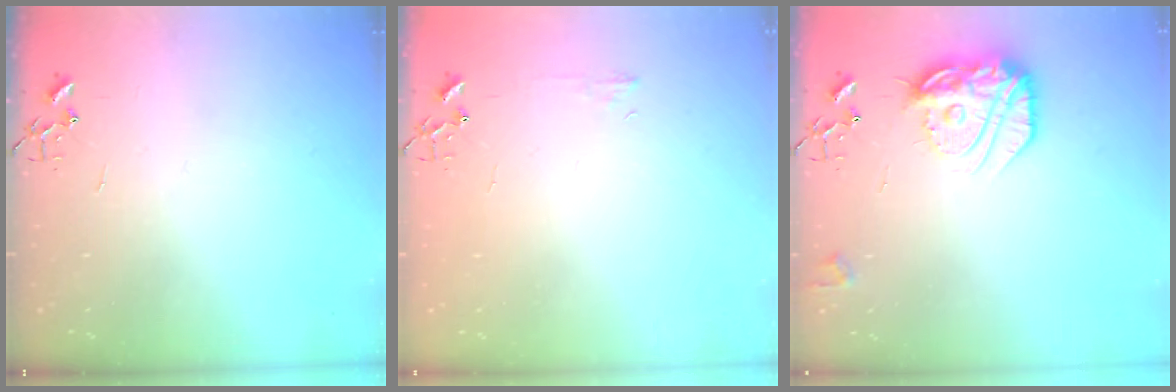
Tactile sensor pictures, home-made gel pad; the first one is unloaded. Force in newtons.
{"total": 4.8, "press": 4.7, "slide": 0.7}
{"total": 18.7, "press": 18.6, "slide": 1.6}